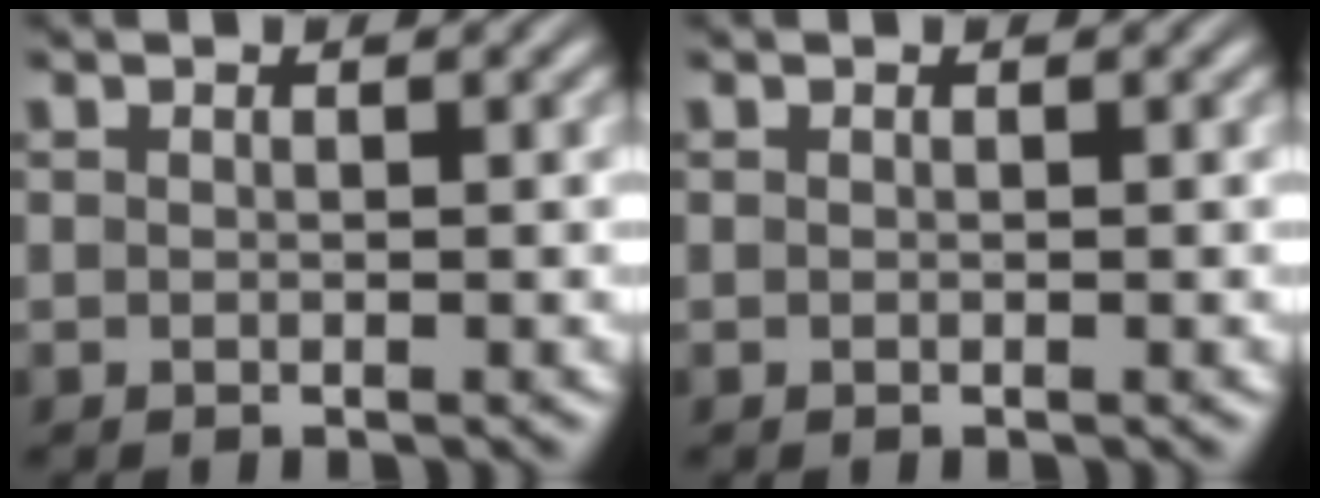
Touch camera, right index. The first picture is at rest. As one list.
[{"total": 0.0}]